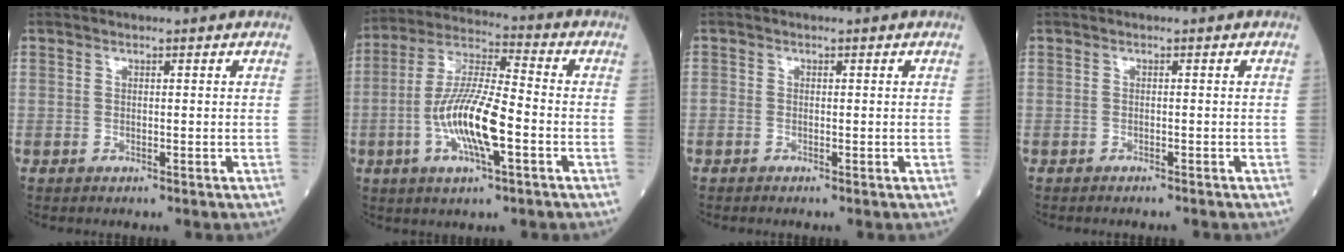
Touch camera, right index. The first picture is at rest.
{"total": 12.9, "force": [-3.5, 2.3, 12.2], "torque": [-0.245, 0.000, -0.066]}
{"total": 0.5, "force": [-0.2, 0.4, 0.2], "torque": [0.001, 0.002, -0.008]}
{"total": 1.6, "force": [-1.6, 0.1, 0.5], "torque": [-0.007, -0.001, -0.020]}